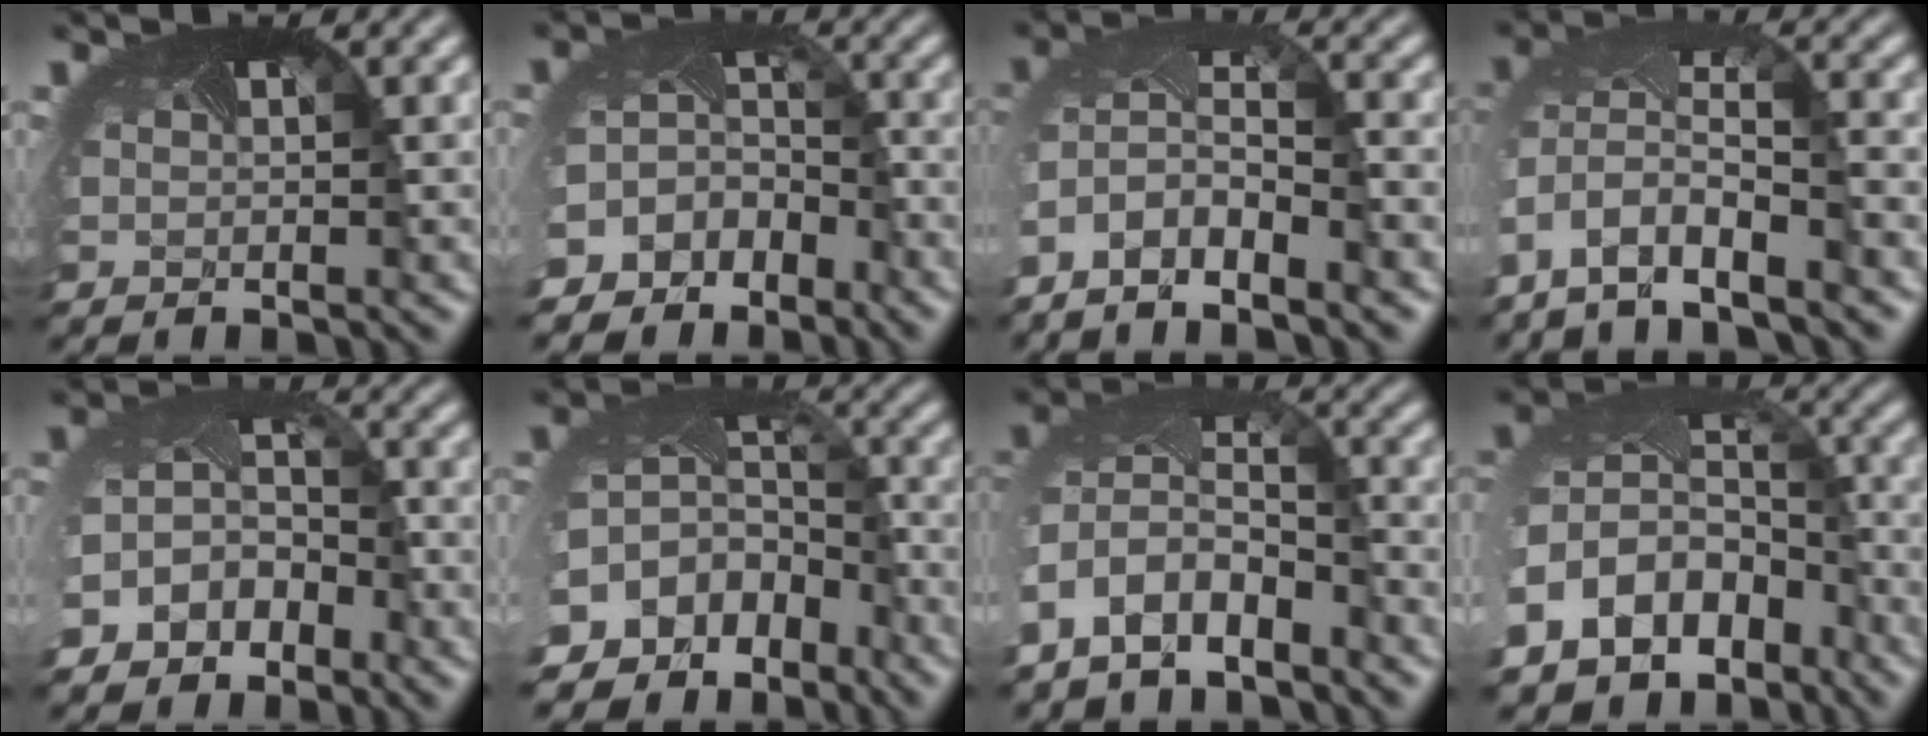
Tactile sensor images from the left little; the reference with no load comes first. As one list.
[{"total": 6.7, "force": [-5.0, 4.5, 0.7], "torque": [-0.027, -0.004, -0.069]}, {"total": 5.8, "force": [-4.1, 1.9, 3.7], "torque": [-0.095, -0.014, -0.078]}, {"total": 7.1, "force": [-5.0, 2.9, 4.2], "torque": [-0.104, -0.020, -0.081]}, {"total": 5.1, "force": [-2.8, 3.9, 1.9], "torque": [-0.039, -0.010, -0.045]}, {"total": 13.6, "force": [-7.9, 10.2, 4.3], "torque": [-0.121, -0.046, -0.088]}, {"total": 6.7, "force": [-3.6, 4.3, 3.7], "torque": [-0.097, -0.021, -0.065]}, {"total": 14.8, "force": [-7.2, 11.7, 5.5], "torque": [-0.156, -0.045, -0.110]}]